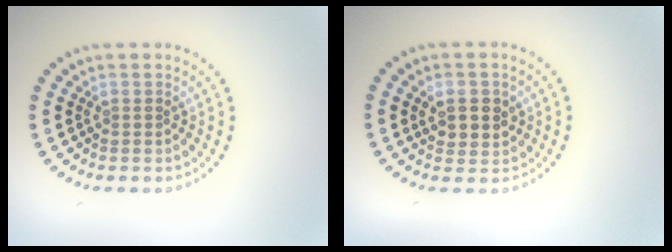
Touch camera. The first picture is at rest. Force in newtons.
{"total": 2.8, "press": 2.7, "slide": 0.7}